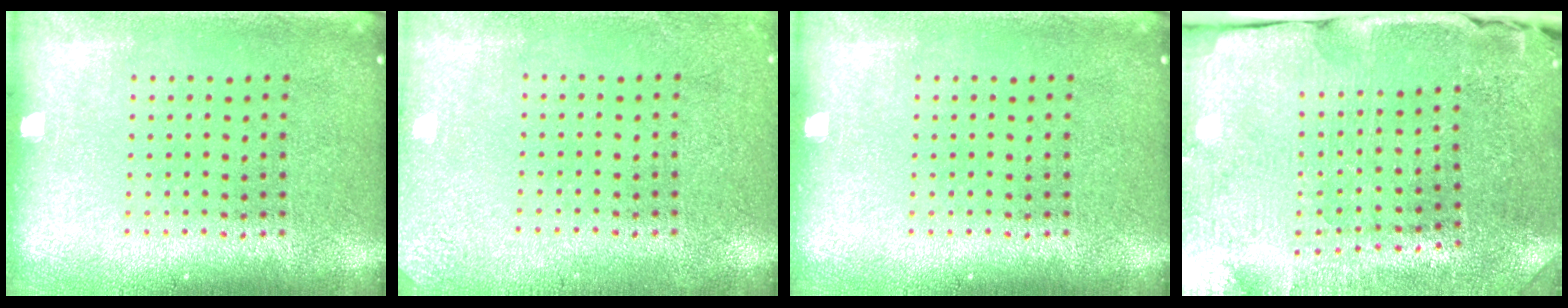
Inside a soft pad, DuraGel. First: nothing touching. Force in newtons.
{"total": 2.0, "press": 2.0, "slide": 0.3}
{"total": 0.0}
{"total": 3.6, "press": 3.5, "slide": 0.9}